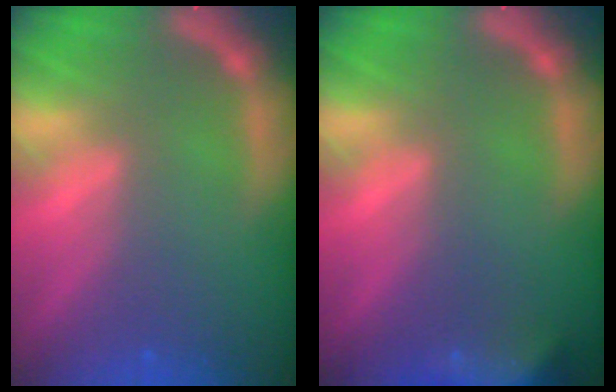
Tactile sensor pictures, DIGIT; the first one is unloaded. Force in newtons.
{"total": 7.4}